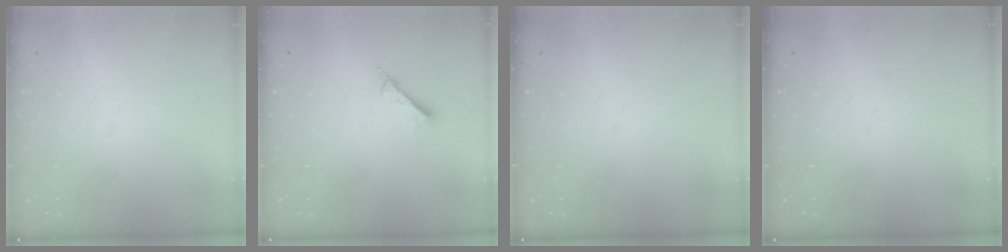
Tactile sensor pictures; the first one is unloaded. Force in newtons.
{"total": 2.6, "press": 2.6, "slide": 0.1}
{"total": 0.0}
{"total": 0.0}